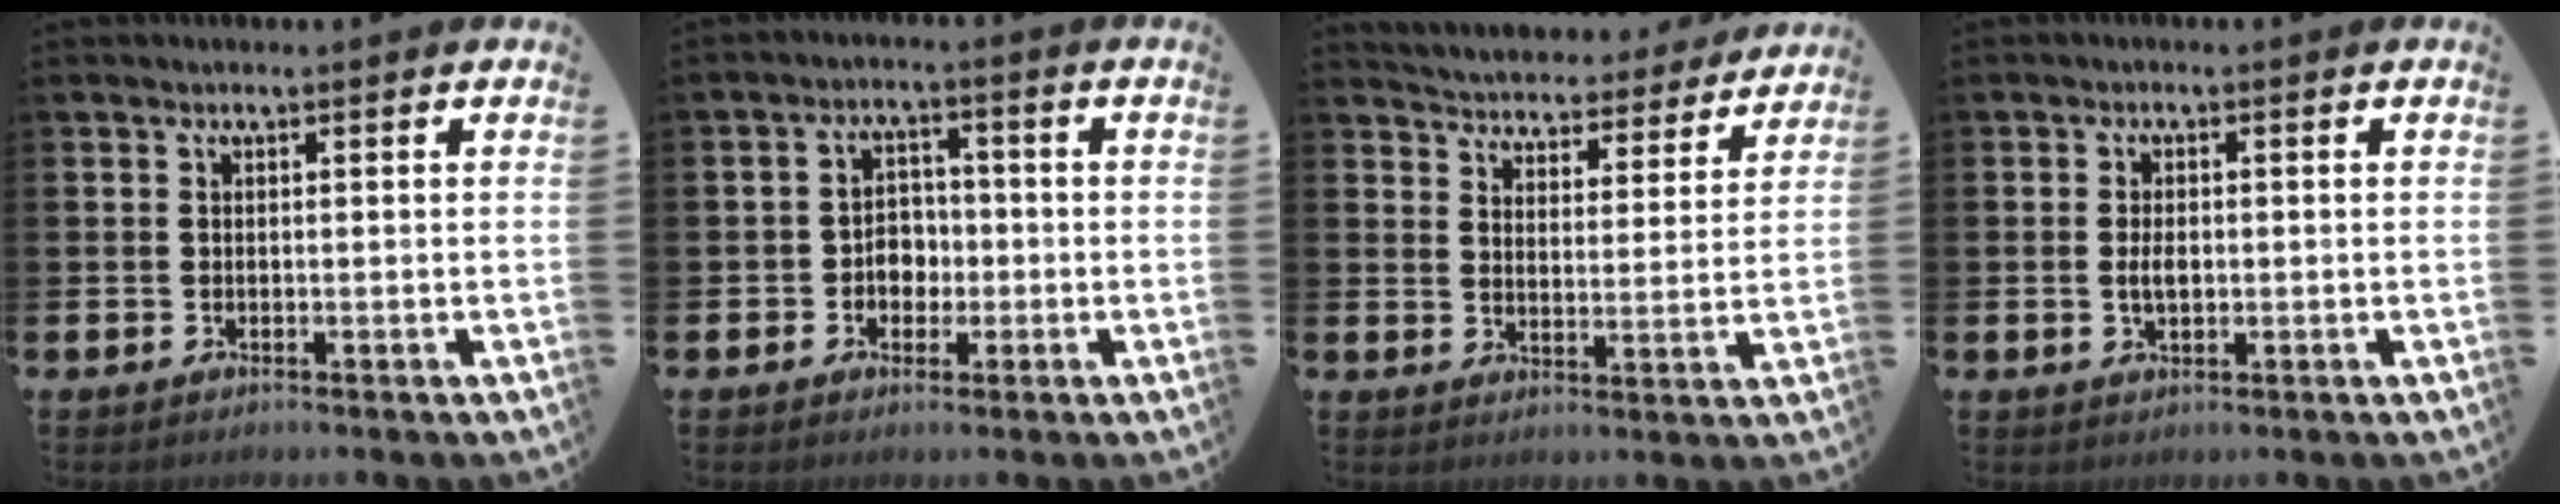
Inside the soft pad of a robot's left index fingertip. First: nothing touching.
{"total": 3.5, "force": [-0.9, 3.0, 1.5], "torque": [-0.031, 0.007, -0.025]}
{"total": 4.8, "force": [4.8, 0.9, -0.2], "torque": [-0.019, -0.041, 0.079]}
{"total": 2.6, "force": [-0.1, 1.4, 2.2], "torque": [-0.035, 0.001, -0.004]}